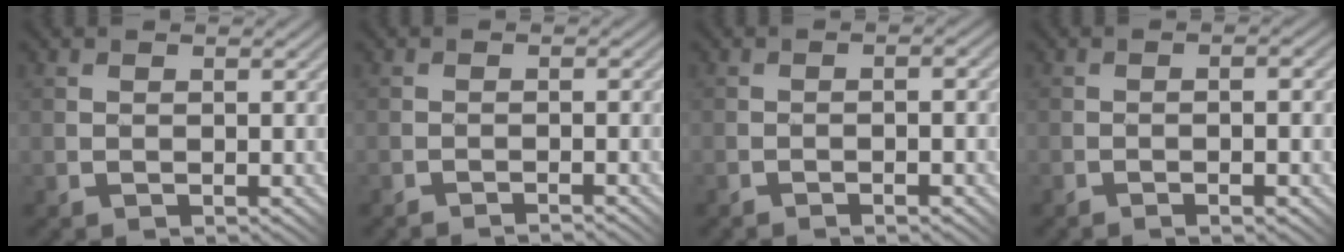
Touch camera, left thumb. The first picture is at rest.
{"total": 1.5, "force": [-1.4, -0.6, 0.2], "torque": [-0.004, 0.011, -0.029]}
{"total": 4.2, "force": [-2.0, 0.9, 3.6], "torque": [-0.046, 0.004, -0.024]}
{"total": 5.3, "force": [-2.1, 0.9, 4.8], "torque": [-0.062, 0.003, -0.023]}